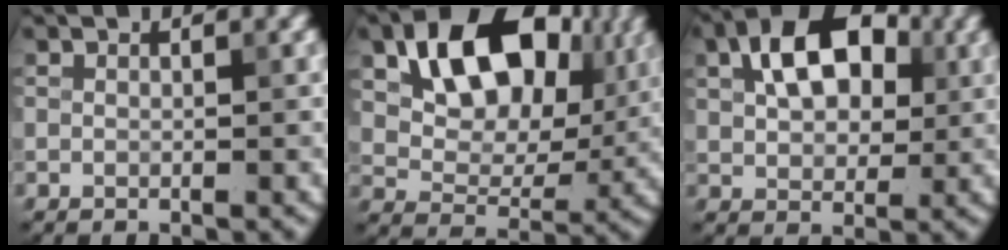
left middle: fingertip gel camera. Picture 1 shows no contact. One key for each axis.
{"total": 11.9, "fx": 4.6, "fy": 7.6, "fz": 8.0, "tx": -0.120, "ty": 0.005, "tz": 0.075}
{"total": 8.0, "fx": 2.6, "fy": 5.1, "fz": 5.7, "tx": -0.101, "ty": 0.019, "tz": 0.031}